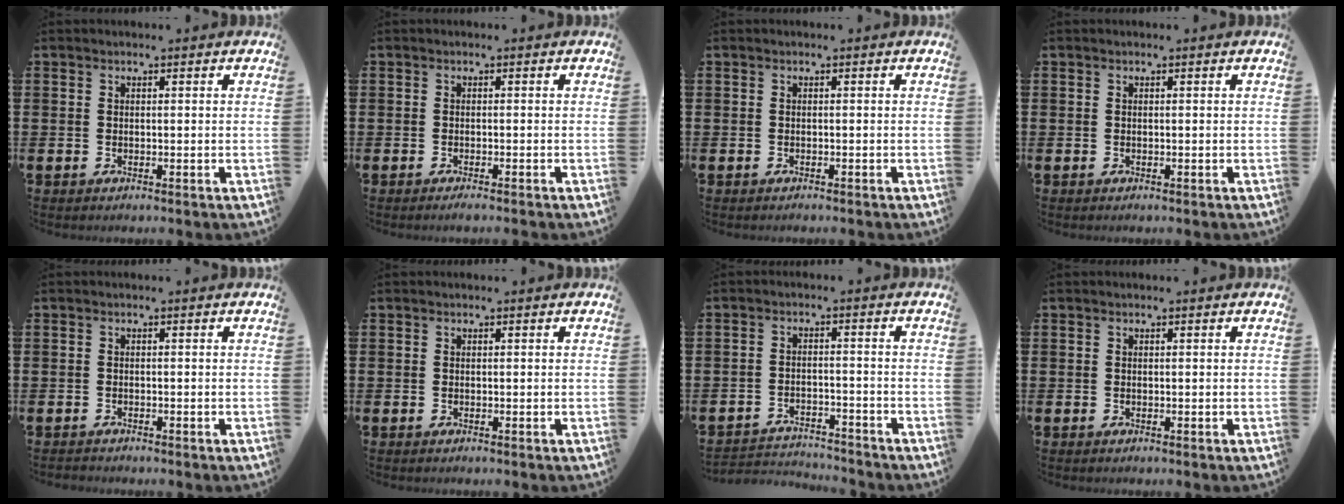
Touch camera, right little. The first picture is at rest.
{"total": 0.7, "force": [-0.5, 0.0, 0.5], "torque": [-0.008, -0.003, -0.010]}
{"total": 0.0}
{"total": 0.0}
{"total": 0.5, "force": [-0.5, 0.1, 0.0], "torque": [-0.001, -0.001, -0.011]}
{"total": 0.0}
{"total": 2.9, "force": [-2.8, 0.4, 0.0], "torque": [-0.007, 0.003, -0.062]}
{"total": 0.0}